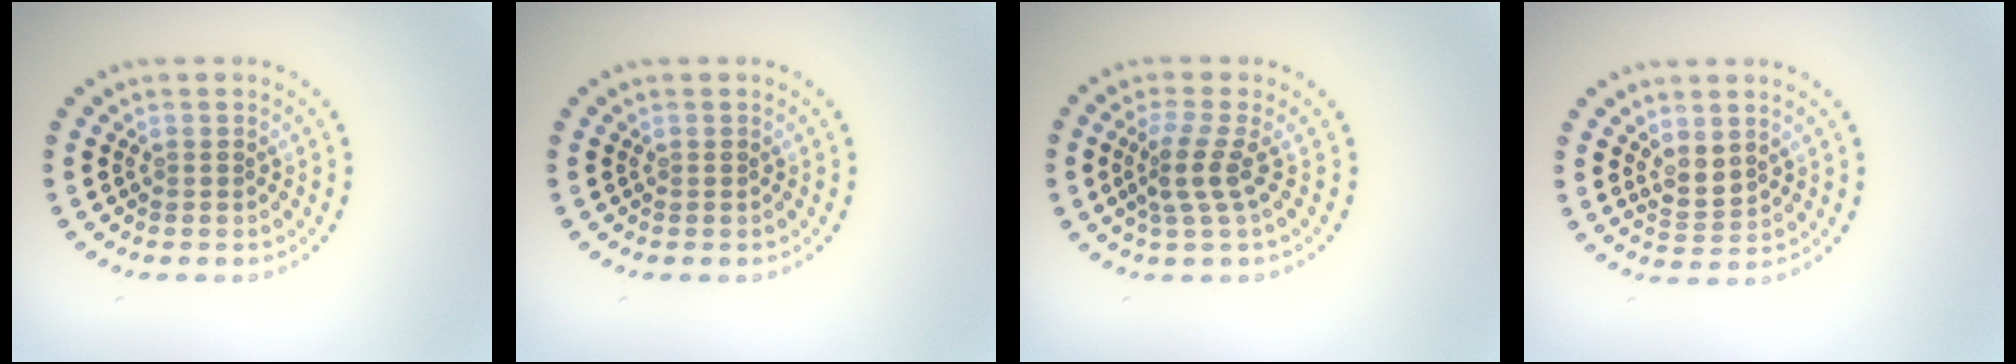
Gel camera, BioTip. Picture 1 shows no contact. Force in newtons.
{"total": 0.0}
{"total": 2.7, "press": 1.9, "slide": 1.9}
{"total": 2.1, "press": 1.7, "slide": 1.3}